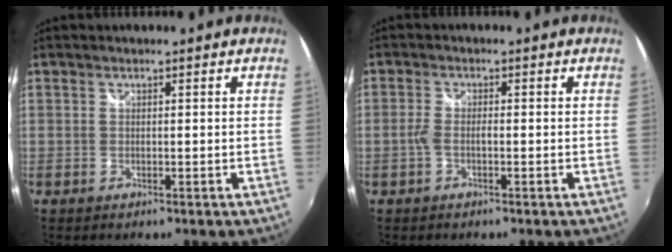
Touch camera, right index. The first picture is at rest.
{"total": 2.3, "force": [-0.9, 0.6, 2.1], "torque": [-0.047, 0.001, -0.020]}